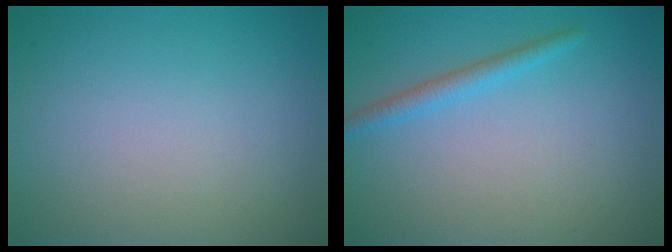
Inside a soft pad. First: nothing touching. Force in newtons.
{"total": 1.8, "press": 1.8, "slide": 0.1}